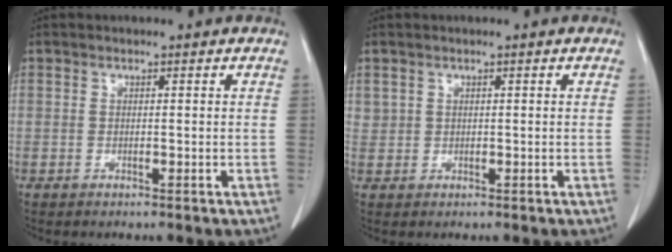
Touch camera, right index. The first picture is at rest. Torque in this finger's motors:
{"motor_torque": [0.16, -0.02, 0.02, 0.00]}